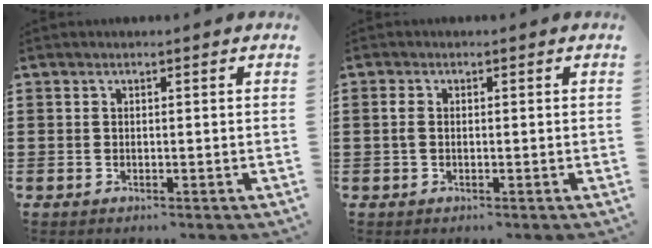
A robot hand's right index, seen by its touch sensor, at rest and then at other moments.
{"total": 1.6, "force": [-0.1, 0.9, 1.3], "torque": [-0.036, 0.001, -0.005]}